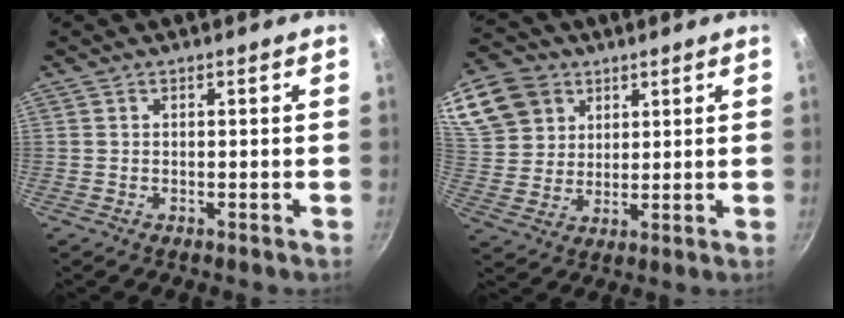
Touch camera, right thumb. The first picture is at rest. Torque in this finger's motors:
{"motor_torque": [-1.29, 1.55, 0.32, -0.13, 0.08]}